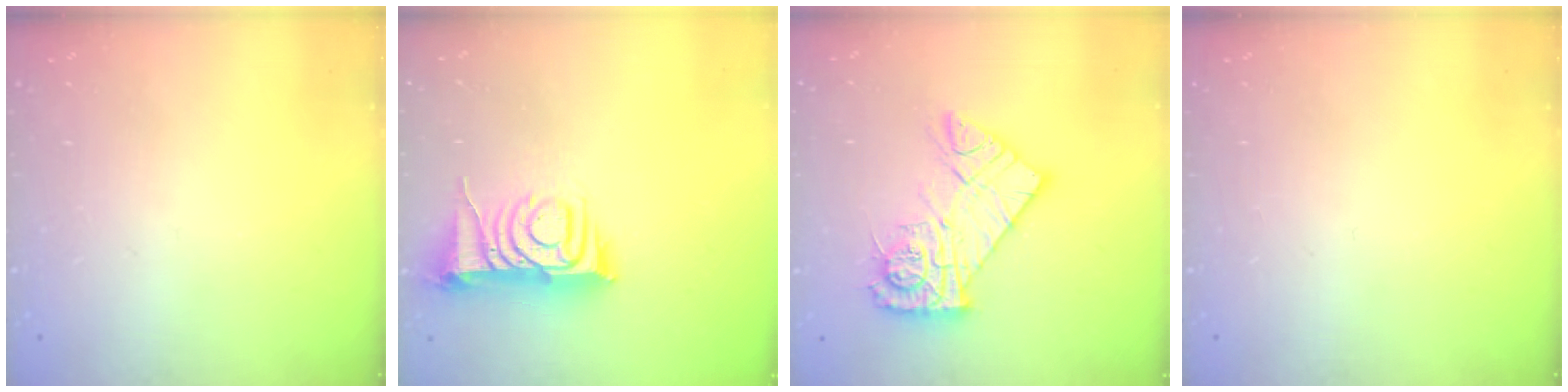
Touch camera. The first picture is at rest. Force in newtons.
{"total": 9.4, "press": 9.4, "slide": 1.1}
{"total": 14.6, "press": 14.6, "slide": 1.4}
{"total": 0.0}